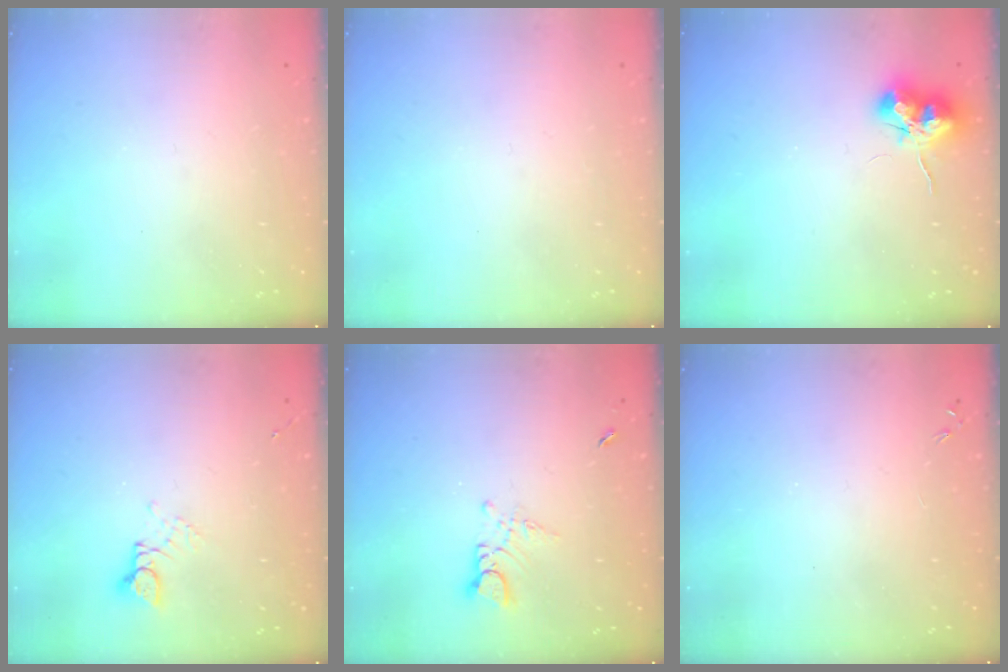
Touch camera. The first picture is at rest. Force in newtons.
{"total": 0.0}
{"total": 11.7, "press": 11.6, "slide": 1.1}
{"total": 2.4, "press": 2.4, "slide": 0.2}
{"total": 4.0, "press": 3.9, "slide": 0.4}
{"total": 0.0}